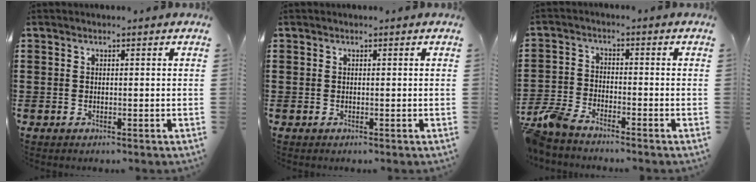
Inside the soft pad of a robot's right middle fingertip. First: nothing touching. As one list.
[{"total": 0.0}, {"total": 5.0, "force": [-4.6, 1.0, 1.7], "torque": [-0.063, -0.007, -0.099]}]